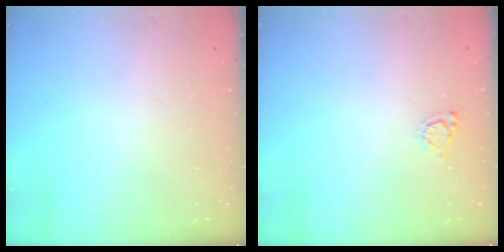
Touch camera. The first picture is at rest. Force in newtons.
{"total": 4.2, "press": 4.2, "slide": 0.3}